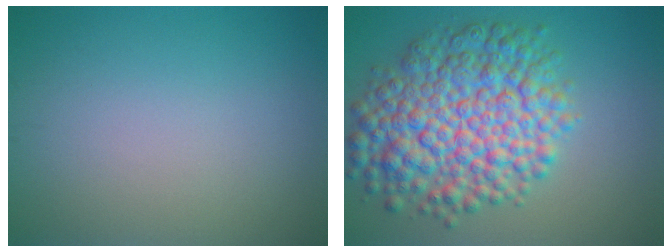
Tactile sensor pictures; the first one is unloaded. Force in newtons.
{"total": 10.2, "press": 10.2, "slide": 0.2}